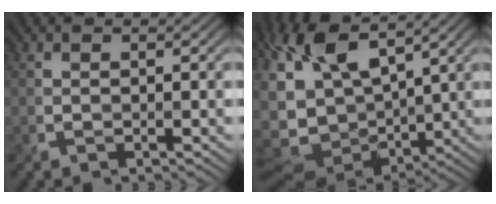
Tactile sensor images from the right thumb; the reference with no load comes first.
{"total": 12.5, "force": [2.5, 6.5, 10.5], "torque": [-0.249, -0.003, 0.054]}